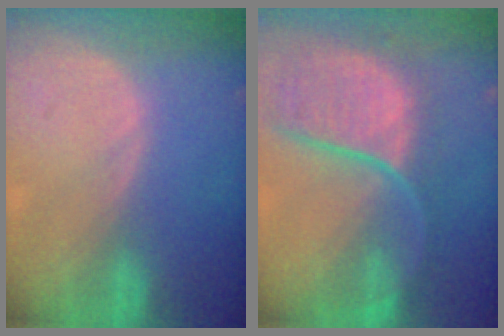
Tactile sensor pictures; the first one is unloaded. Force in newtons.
{"total": 12.0, "press": 9.9, "slide": 6.7}